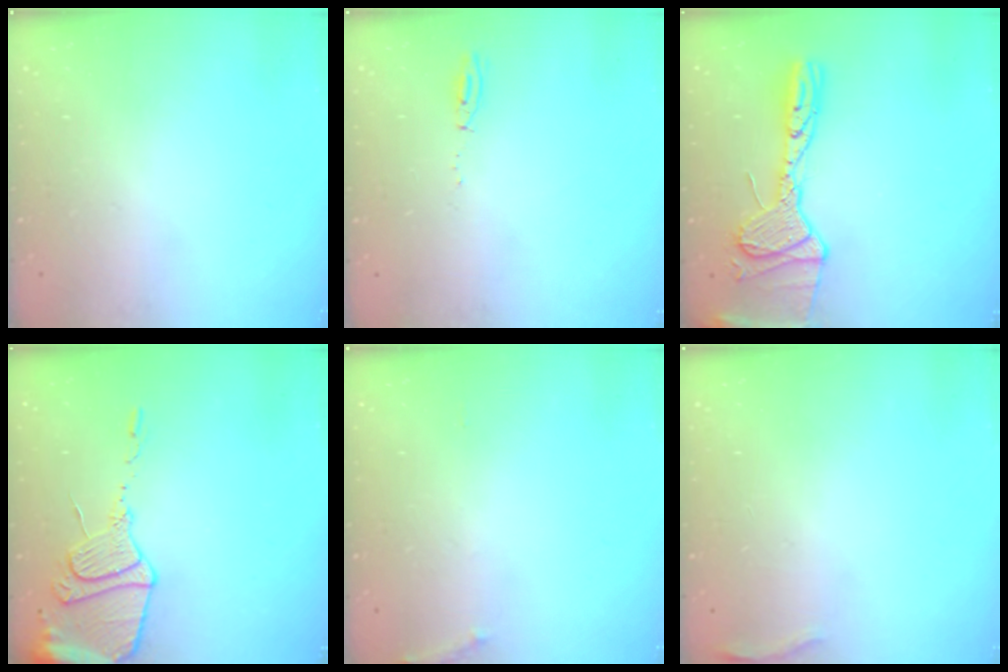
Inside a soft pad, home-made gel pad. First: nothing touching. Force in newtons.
{"total": 3.4, "press": 3.3, "slide": 0.8}
{"total": 16.8, "press": 16.1, "slide": 4.6}
{"total": 14.1, "press": 14.0, "slide": 1.3}
{"total": 5.2, "press": 4.9, "slide": 1.8}
{"total": 7.3, "press": 5.5, "slide": 4.8}